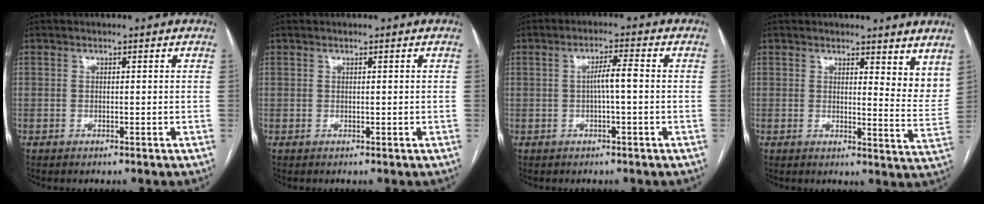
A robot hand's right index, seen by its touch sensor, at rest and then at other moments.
{"total": 0.0}
{"total": 3.4, "force": [-0.2, 0.2, 3.4], "torque": [-0.056, 0.007, -0.002]}
{"total": 6.5, "force": [5.2, 1.7, 3.3], "torque": [-0.024, -0.032, 0.054]}